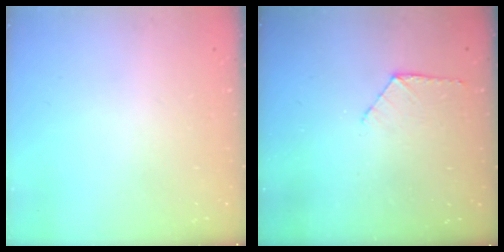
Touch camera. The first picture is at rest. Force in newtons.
{"total": 6.1, "press": 6.1, "slide": 0.6}